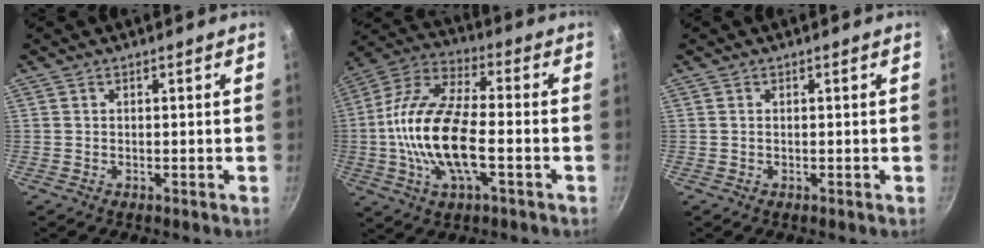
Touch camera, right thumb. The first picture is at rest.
{"total": 18.1, "force": [-3.0, 7.7, 16.2], "torque": [-0.310, 0.030, -0.076]}
{"total": 0.0}